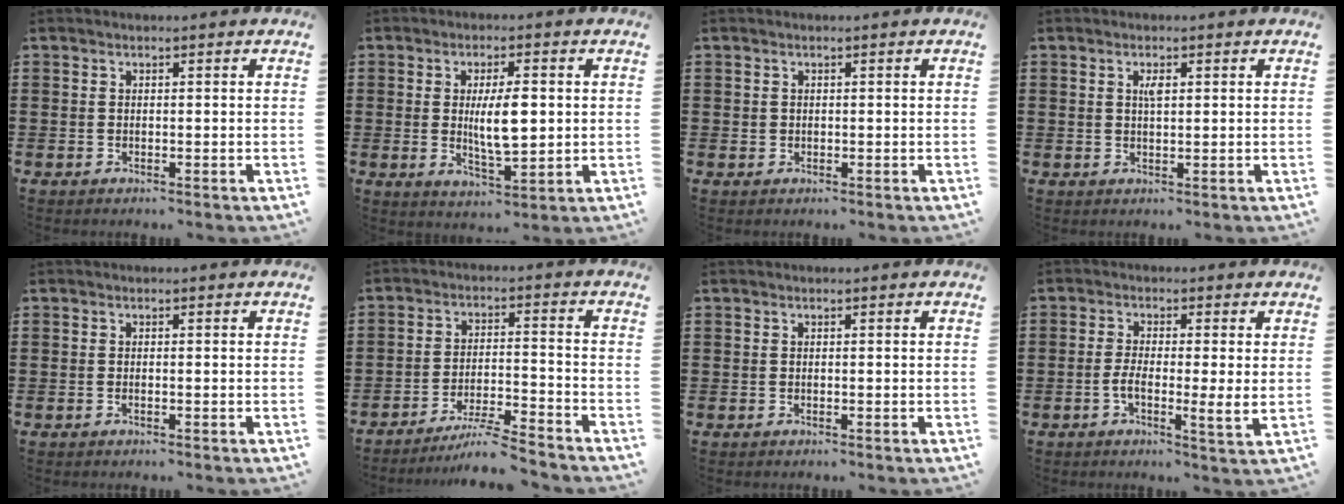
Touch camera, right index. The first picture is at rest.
{"total": 7.0, "force": [0.4, 2.3, 6.6], "torque": [-0.120, -0.001, 0.002]}
{"total": 0.6, "force": [0.1, 0.6, 0.1], "torque": [-0.004, 0.004, 0.002]}
{"total": 1.7, "force": [0.5, 0.6, 1.5], "torque": [-0.024, 0.003, 0.005]}
{"total": 0.0}
{"total": 6.0, "force": [-5.4, -0.4, 2.5], "torque": [-0.049, -0.012, -0.104]}
{"total": 0.0}
{"total": 4.8, "force": [-0.6, 0.9, 4.7], "torque": [-0.085, -0.002, -0.009]}